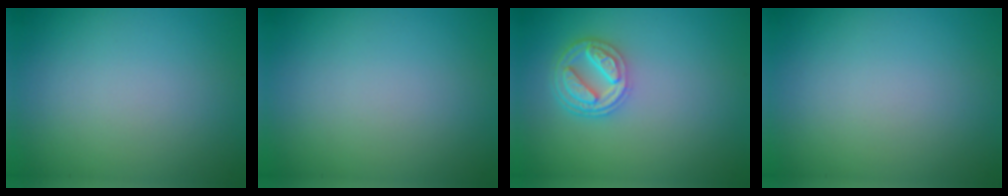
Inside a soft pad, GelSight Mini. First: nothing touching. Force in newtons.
{"total": 0.0}
{"total": 4.4, "press": 3.4, "slide": 2.7}
{"total": 0.0}